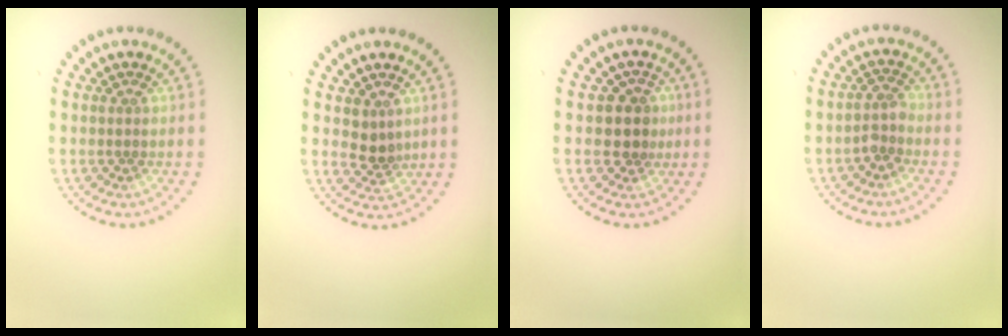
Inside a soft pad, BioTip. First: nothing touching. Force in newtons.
{"total": 2.0, "press": 1.7, "slide": 1.2}
{"total": 2.6, "press": 2.3, "slide": 1.2}
{"total": 1.7, "press": 1.3, "slide": 1.1}